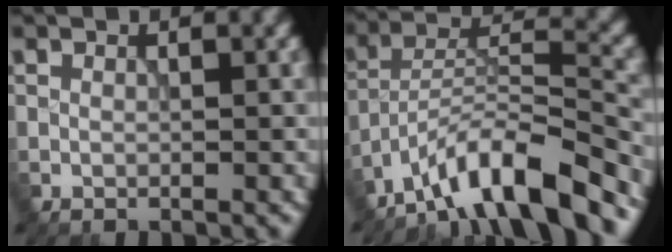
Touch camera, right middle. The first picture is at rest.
{"total": 9.8, "force": [-7.9, 2.0, 5.5], "torque": [-0.079, 0.010, -0.147]}